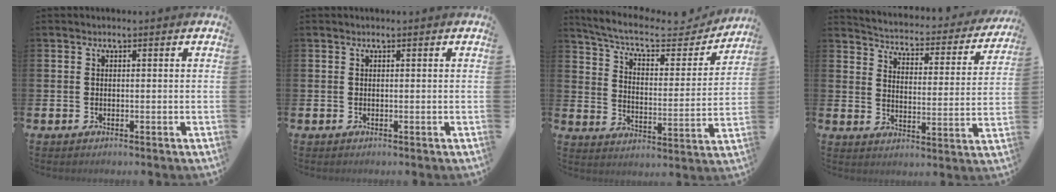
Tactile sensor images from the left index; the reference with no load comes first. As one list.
[{"total": 0.0}, {"total": 8.7, "force": [7.4, 2.6, 3.6], "torque": [-0.098, -0.045, 0.123]}, {"total": 3.9, "force": [3.6, 1.0, 0.7], "torque": [-0.040, -0.035, 0.054]}]